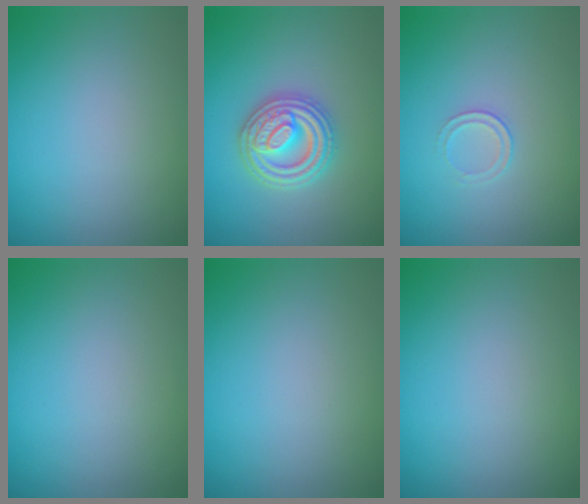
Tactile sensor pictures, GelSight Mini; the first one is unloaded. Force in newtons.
{"total": 4.5, "press": 4.5, "slide": 0.6}
{"total": 1.0, "press": 0.5, "slide": 0.9}
{"total": 0.0}
{"total": 0.0}
{"total": 0.0}